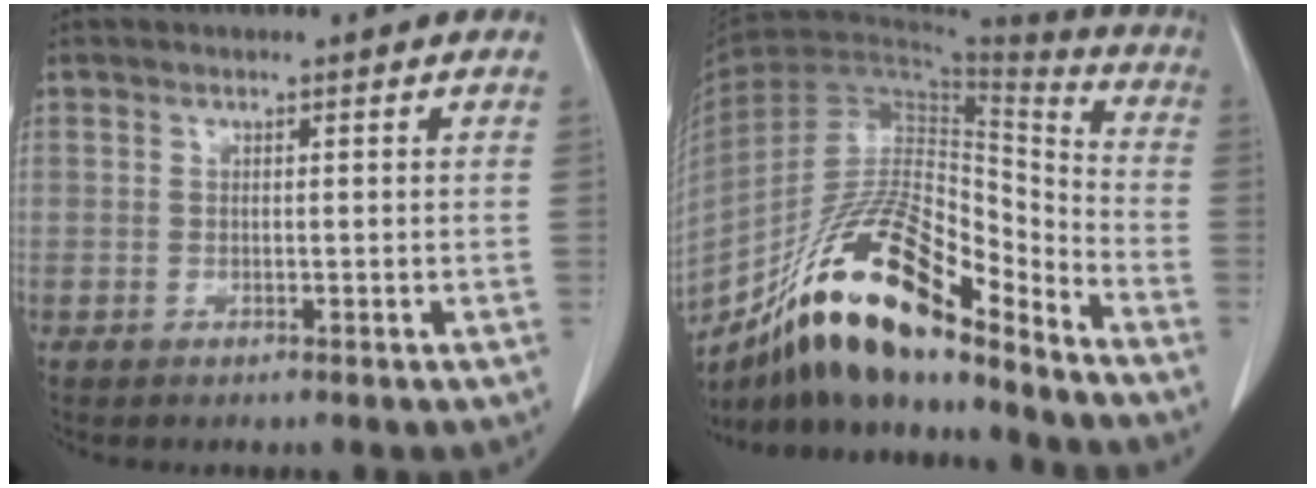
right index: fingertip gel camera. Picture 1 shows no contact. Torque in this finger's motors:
{"motor_torque": [1.21, -0.93, 0.78, 0.08]}